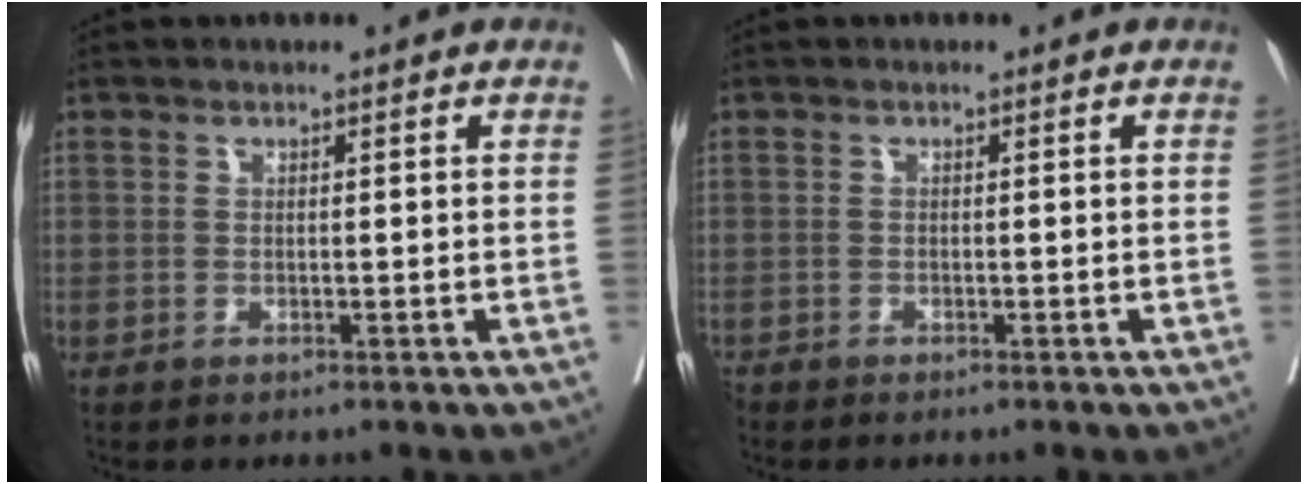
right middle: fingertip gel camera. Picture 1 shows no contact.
{"total": 1.1, "force": [-1.0, 0.3, 0.2], "torque": [-0.009, -0.004, -0.021]}